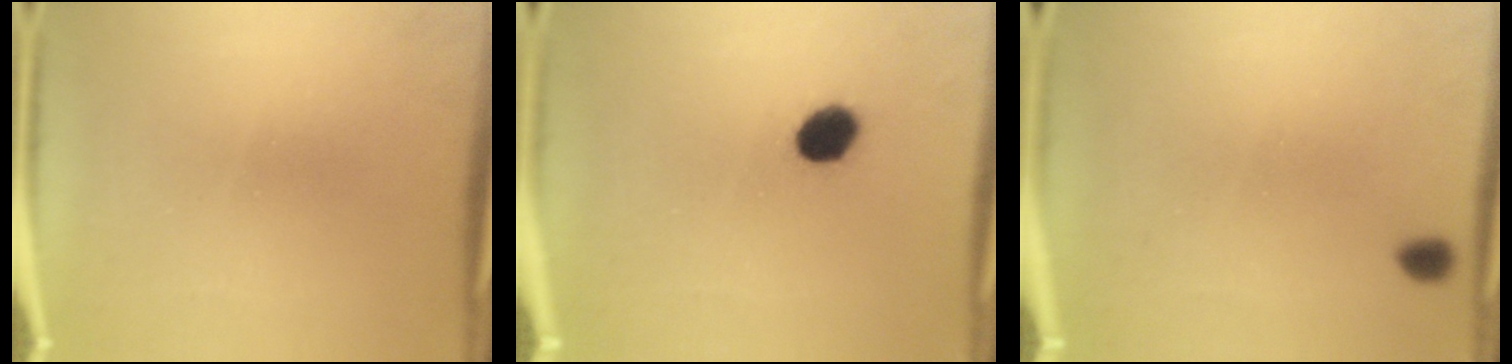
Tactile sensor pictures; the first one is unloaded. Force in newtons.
{"total": 6.4}
{"total": 1.3}